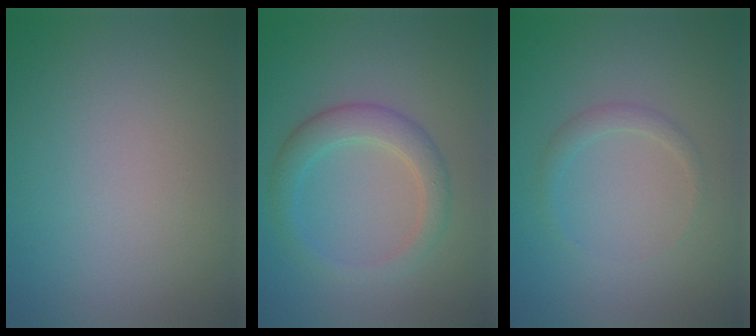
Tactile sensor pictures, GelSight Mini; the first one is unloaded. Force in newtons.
{"total": 3.2, "press": 3.2, "slide": 0.2}
{"total": 1.2, "press": 1.2, "slide": 0.1}